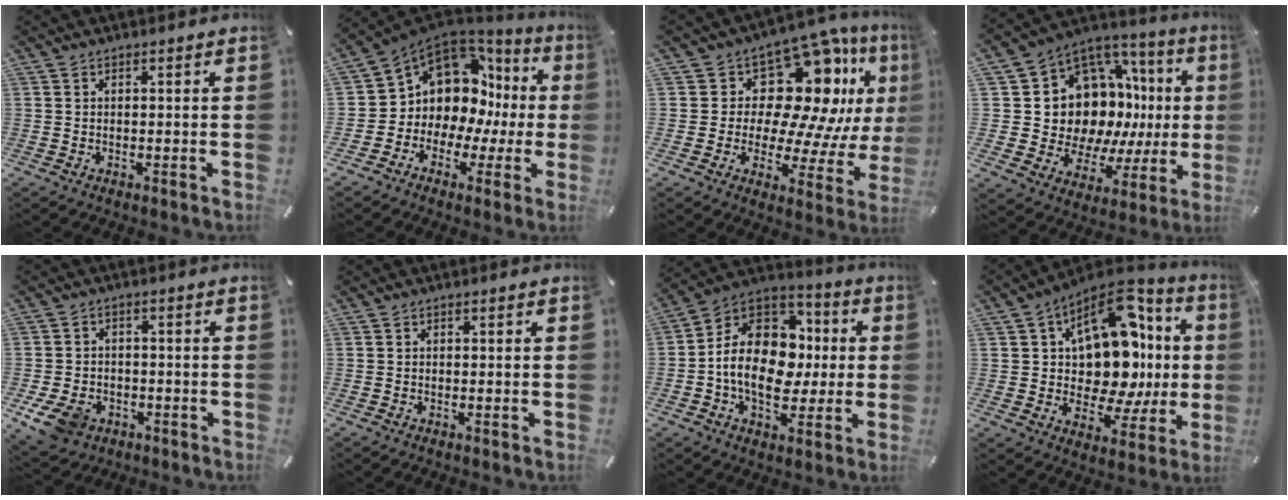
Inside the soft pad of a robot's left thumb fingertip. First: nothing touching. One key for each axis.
{"total": 11.6, "fx": 4.0, "fy": 9.6, "fz": 5.2, "tx": -0.108, "ty": -0.053, "tz": 0.079}
{"total": 15.4, "fx": 6.9, "fy": 10.8, "fz": 8.6, "tx": -0.121, "ty": -0.088, "tz": 0.122}
{"total": 16.3, "fx": 3.9, "fy": 12.9, "fz": 9.2, "tx": -0.150, "ty": -0.067, "tz": 0.099}
{"total": 8.2, "fx": -3.8, "fy": 6.1, "fz": 4.1, "tx": -0.093, "ty": 0.013, "tz": -0.070}
{"total": 0.0}
{"total": 16.8, "fx": -1.1, "fy": 12.9, "fz": 10.8, "tx": -0.209, "ty": -0.001, "tz": -0.021}
{"total": 17.2, "fx": 4.2, "fy": 11.1, "fz": 12.4, "tx": -0.170, "ty": -0.054, "tz": 0.069}